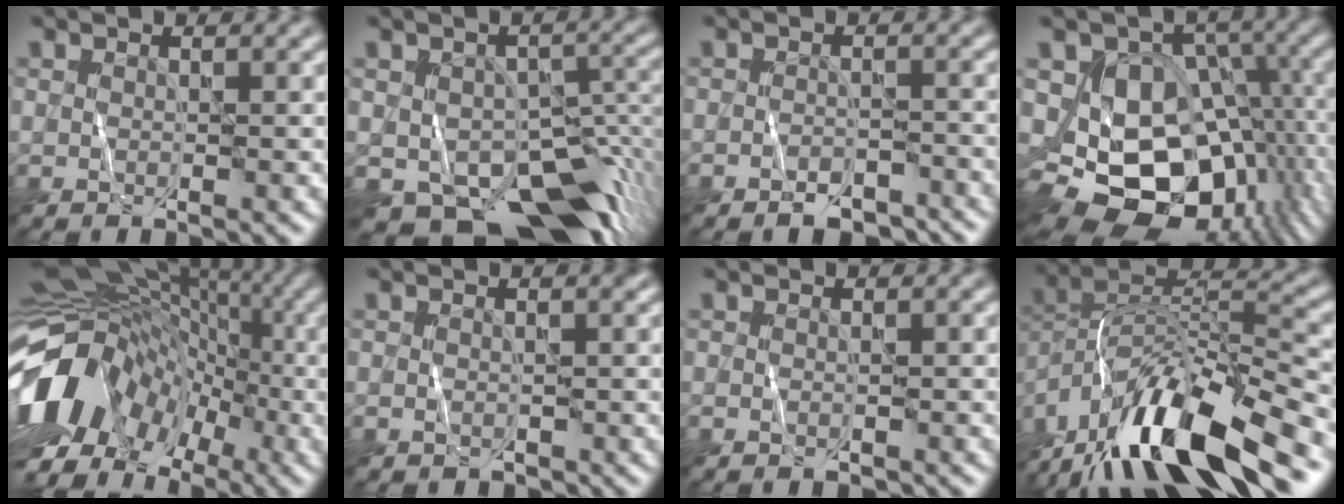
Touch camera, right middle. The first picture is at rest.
{"total": 12.7, "force": [-7.6, 6.2, 8.0], "torque": [-0.119, -0.021, -0.110]}
{"total": 3.3, "force": [-2.8, 1.3, 1.1], "torque": [-0.009, -0.003, -0.041]}
{"total": 15.2, "force": [-3.9, 11.2, 9.6], "torque": [-0.135, -0.018, -0.049]}
{"total": 14.9, "force": [-4.1, 10.8, 9.3], "torque": [-0.176, 0.010, -0.087]}
{"total": 0.9, "force": [-0.5, 0.6, 0.5], "torque": [-0.003, -0.006, -0.002]}
{"total": 0.7, "force": [-0.4, 0.3, 0.4], "torque": [-0.006, -0.002, -0.003]}
{"total": 14.9, "force": [-9.9, 4.2, 10.3], "torque": [-0.206, 0.019, -0.178]}